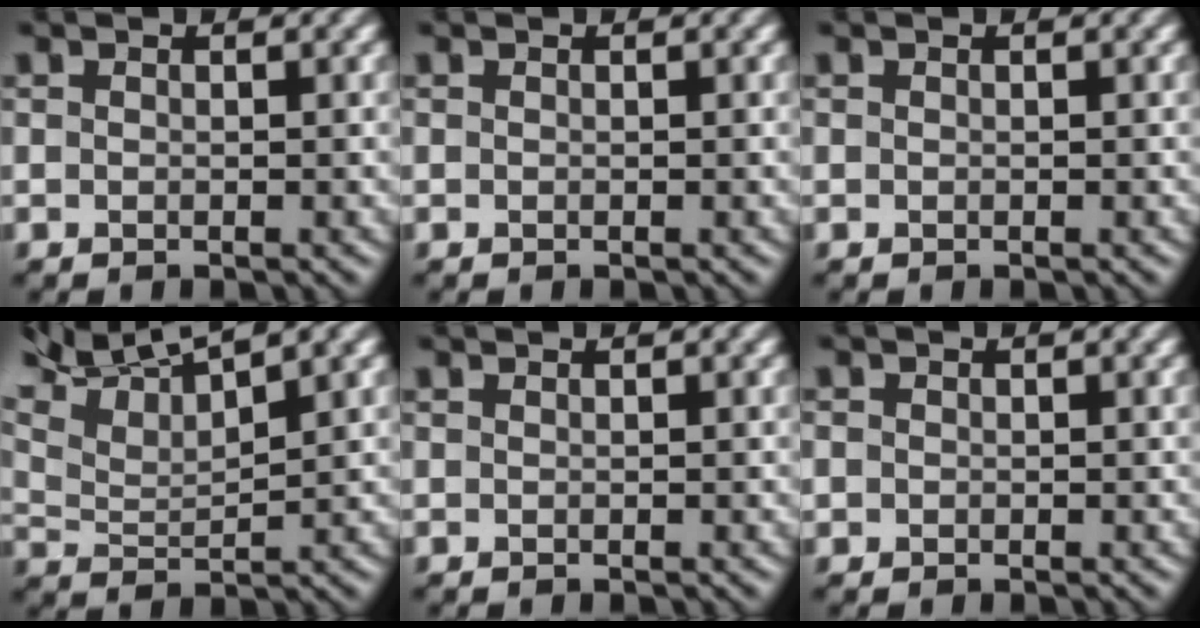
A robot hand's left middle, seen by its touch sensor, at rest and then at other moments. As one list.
[{"total": 0.0}, {"total": 0.0}, {"total": 8.8, "force": [7.4, 1.5, 4.6], "torque": [-0.099, 0.024, 0.114]}, {"total": 0.0}, {"total": 0.7, "force": [-0.1, 0.7, 0.0], "torque": [0.010, -0.002, 0.000]}]